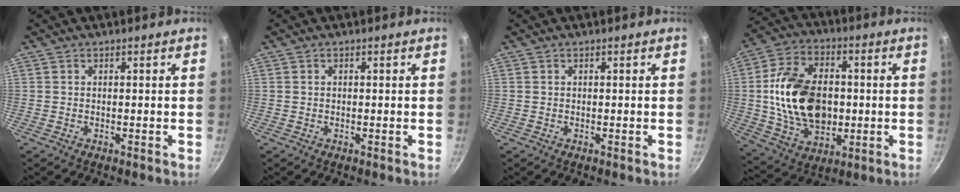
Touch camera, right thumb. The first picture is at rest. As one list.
[{"total": 0.0}, {"total": 0.0}, {"total": 19.8, "force": [-0.1, 13.4, 14.5], "torque": [-0.239, 0.015, 0.003]}]